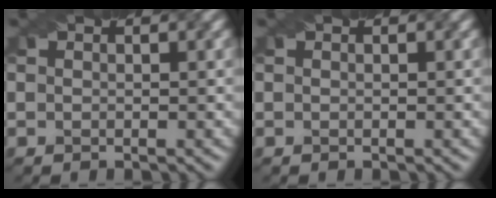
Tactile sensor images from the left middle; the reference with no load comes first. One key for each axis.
{"total": 0.0}